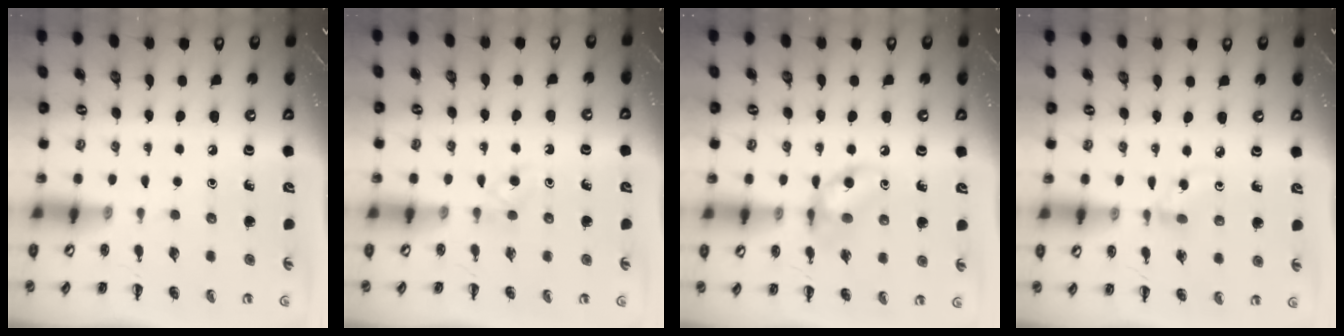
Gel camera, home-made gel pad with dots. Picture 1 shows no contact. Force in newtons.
{"total": 2.6, "press": 2.3, "slide": 1.2}
{"total": 10.1, "press": 10.1, "slide": 0.9}
{"total": 3.9, "press": 3.6, "slide": 1.5}